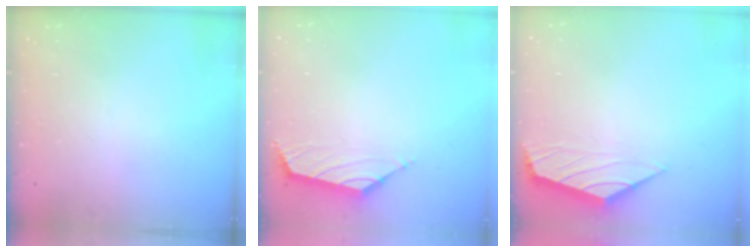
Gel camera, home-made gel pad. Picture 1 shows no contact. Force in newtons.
{"total": 1.5, "press": 1.4, "slide": 0.6}
{"total": 0.8, "press": 0.6, "slide": 0.6}